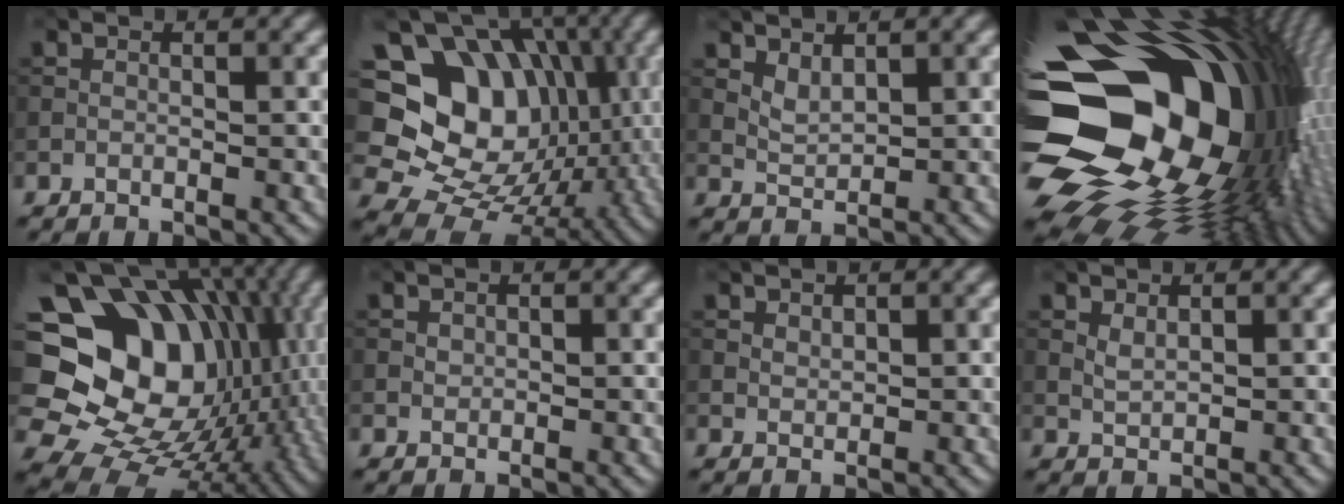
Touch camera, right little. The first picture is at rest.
{"total": 15.1, "force": [1.8, 12.5, 8.4], "torque": [-0.162, 0.018, 0.029]}
{"total": 1.7, "force": [1.1, 0.8, 1.0], "torque": [-0.021, -0.005, 0.028]}
{"total": 21.9, "force": [1.1, 15.6, 15.4], "torque": [-0.307, -0.039, 0.036]}
{"total": 19.2, "force": [1.2, 15.6, 11.1], "torque": [-0.190, 0.011, 0.027]}
{"total": 0.5, "force": [0.3, 0.4, 0.1], "torque": [-0.003, -0.002, 0.008]}
{"total": 1.0, "force": [0.7, 0.5, 0.4], "torque": [-0.009, -0.002, 0.017]}
{"total": 1.2, "force": [0.6, 0.6, 0.8], "torque": [-0.019, -0.003, 0.018]}